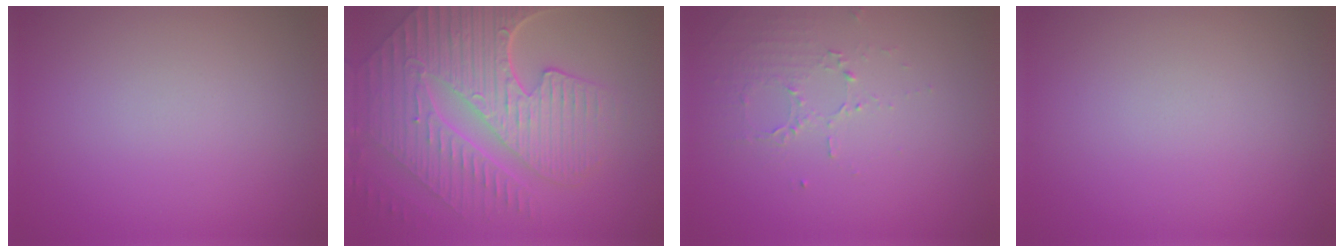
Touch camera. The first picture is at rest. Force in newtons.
{"total": 9.9, "press": 6.7, "slide": 7.3}
{"total": 1.4, "press": 0.8, "slide": 1.2}
{"total": 0.0}